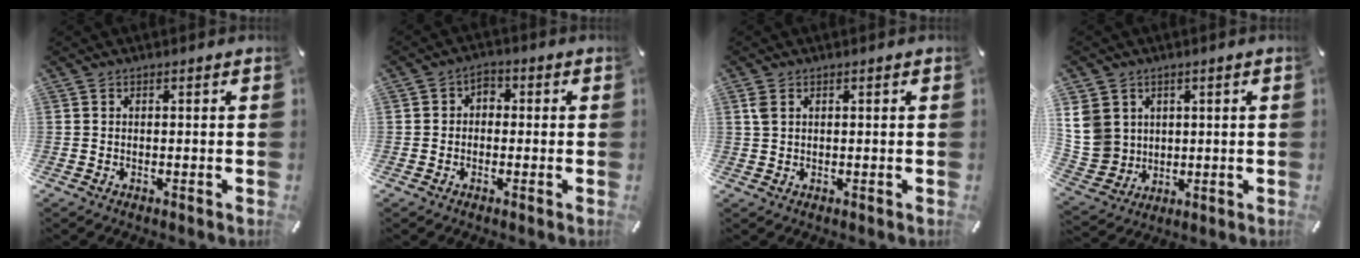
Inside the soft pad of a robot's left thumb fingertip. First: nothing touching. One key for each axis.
{"total": 2.8, "fx": -1.2, "fy": 2.5, "fz": 0.7, "tx": -0.006, "ty": 0.012, "tz": -0.027}
{"total": 2.0, "fx": 0.9, "fy": 1.3, "fz": 1.2, "tx": -0.026, "ty": 0.004, "tz": 0.015}
{"total": 9.6, "fx": 2.8, "fy": 8.8, "fz": 2.5, "tx": -0.074, "ty": -0.012, "tz": 0.058}